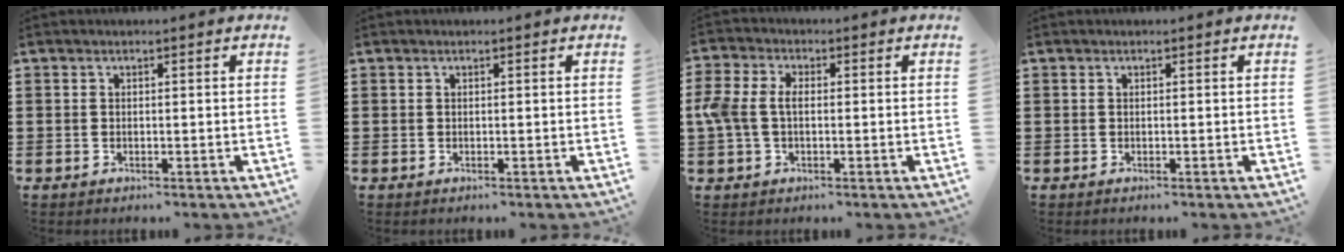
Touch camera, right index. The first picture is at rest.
{"total": 0.0}
{"total": 4.7, "force": [-0.2, 2.9, 3.7], "torque": [-0.110, -0.005, -0.016]}
{"total": 0.0}